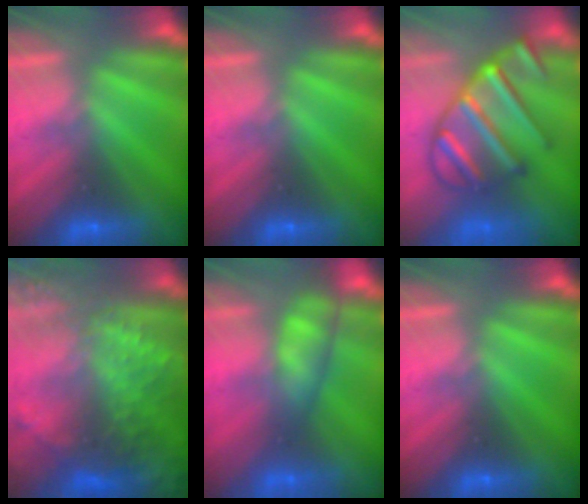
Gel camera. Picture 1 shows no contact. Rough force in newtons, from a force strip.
{"total": 0.0}
{"total": 6.9}
{"total": 8.4}
{"total": 4.8}
{"total": 0.0}